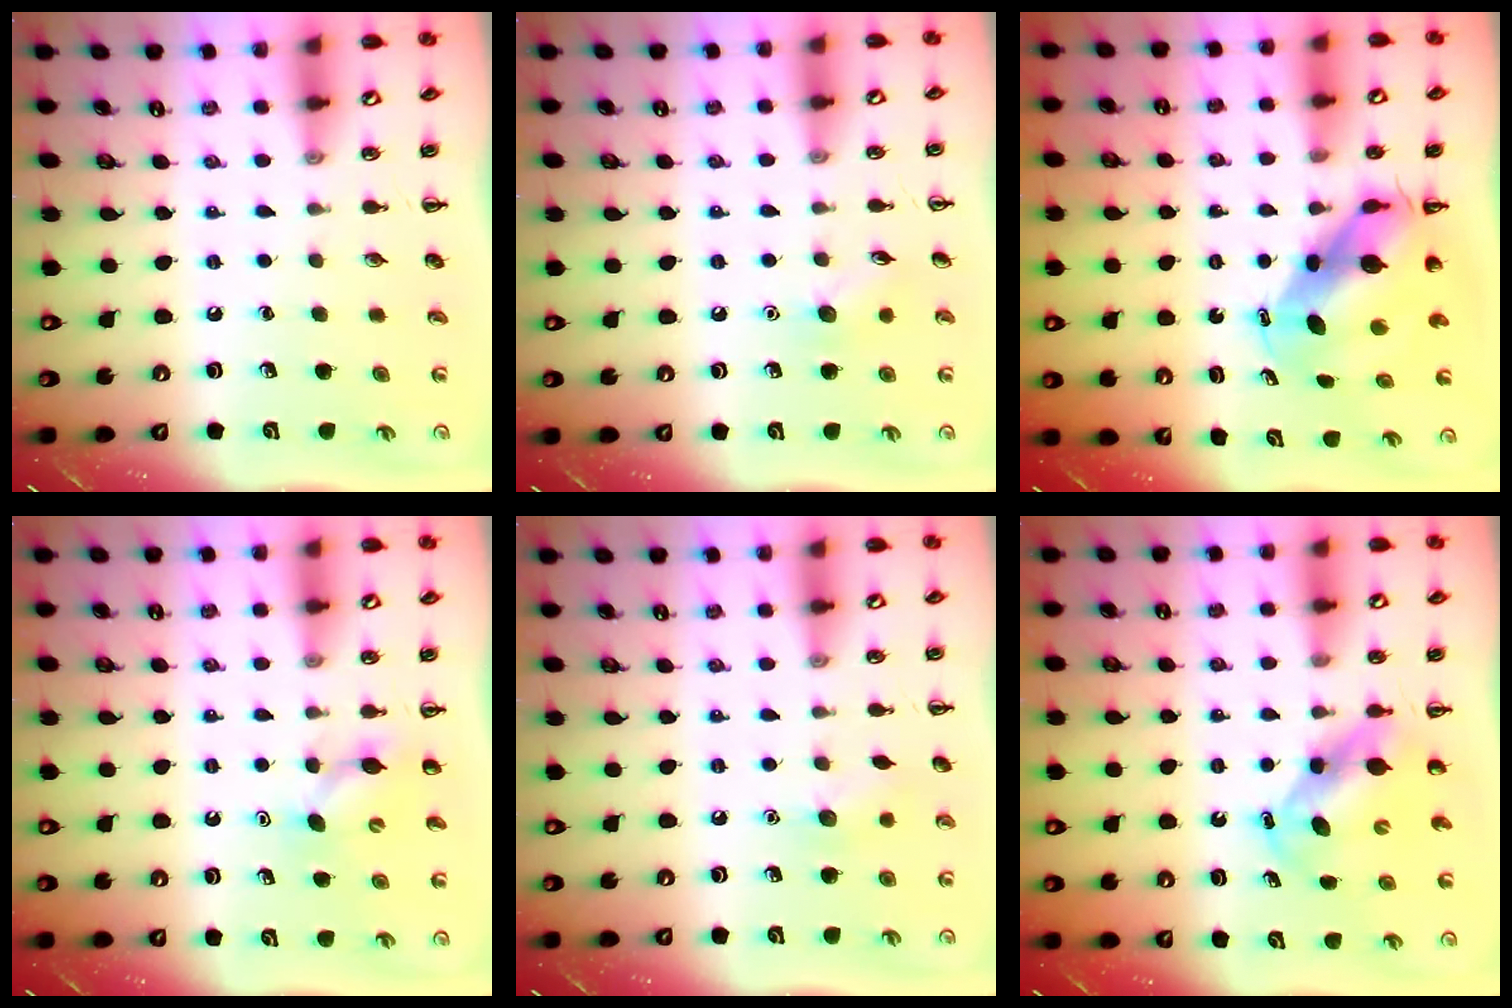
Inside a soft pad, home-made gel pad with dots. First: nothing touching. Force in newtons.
{"total": 6.9, "press": 6.7, "slide": 1.8}
{"total": 7.5, "press": 7.2, "slide": 2.2}
{"total": 5.1, "press": 5.0, "slide": 1.3}
{"total": 7.4, "press": 7.2, "slide": 1.7}
{"total": 5.7, "press": 5.6, "slide": 0.9}